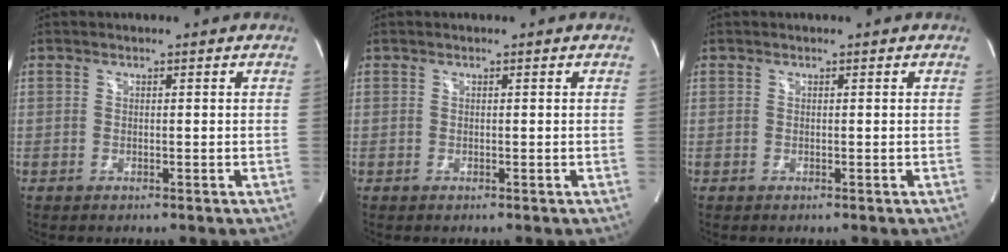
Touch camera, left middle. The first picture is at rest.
{"total": 0.0}
{"total": 0.0}